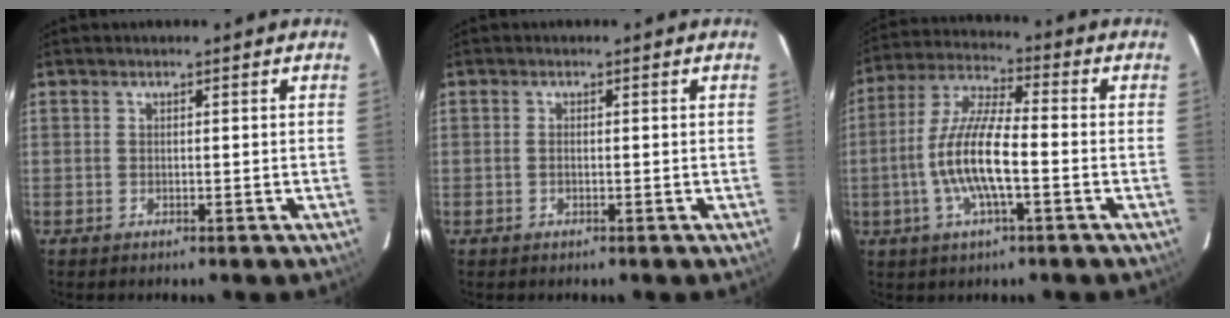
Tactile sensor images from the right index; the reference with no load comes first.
{"total": 0.6, "force": [-0.2, 0.3, 0.5], "torque": [-0.012, 0.001, -0.004]}
{"total": 12.3, "force": [-3.0, 2.8, 11.7], "torque": [-0.241, 0.000, -0.059]}